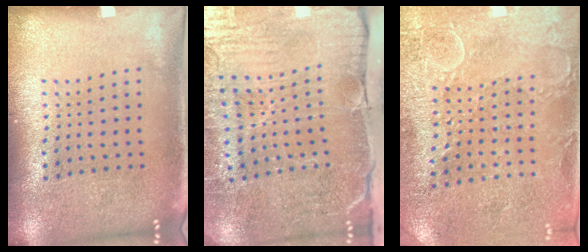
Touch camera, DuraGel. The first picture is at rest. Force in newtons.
{"total": 4.8, "press": 4.3, "slide": 2.1}
{"total": 2.9, "press": 2.6, "slide": 1.2}